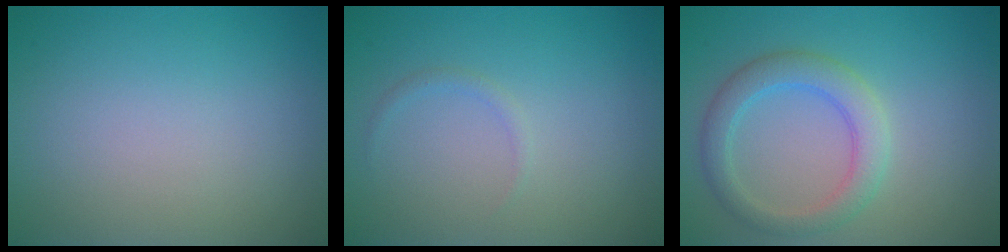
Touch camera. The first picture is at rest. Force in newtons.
{"total": 0.7, "press": 0.7, "slide": 0.1}
{"total": 3.4, "press": 3.4, "slide": 0.1}